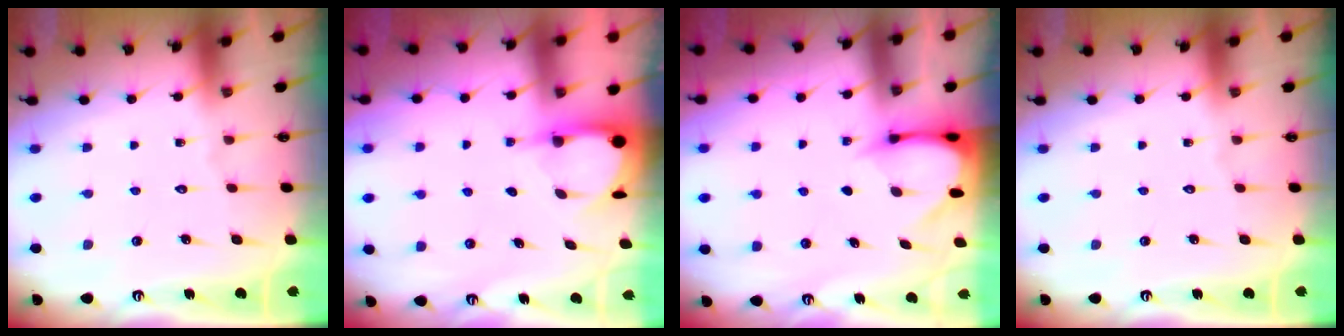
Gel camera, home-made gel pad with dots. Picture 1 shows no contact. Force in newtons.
{"total": 3.9, "press": 3.9, "slide": 0.3}
{"total": 3.3, "press": 3.3, "slide": 0.3}
{"total": 0.0}